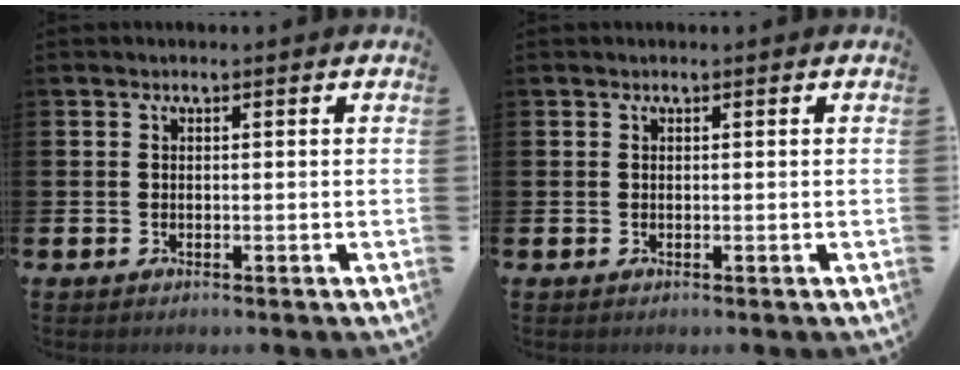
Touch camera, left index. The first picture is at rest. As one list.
[{"total": 0.0}]